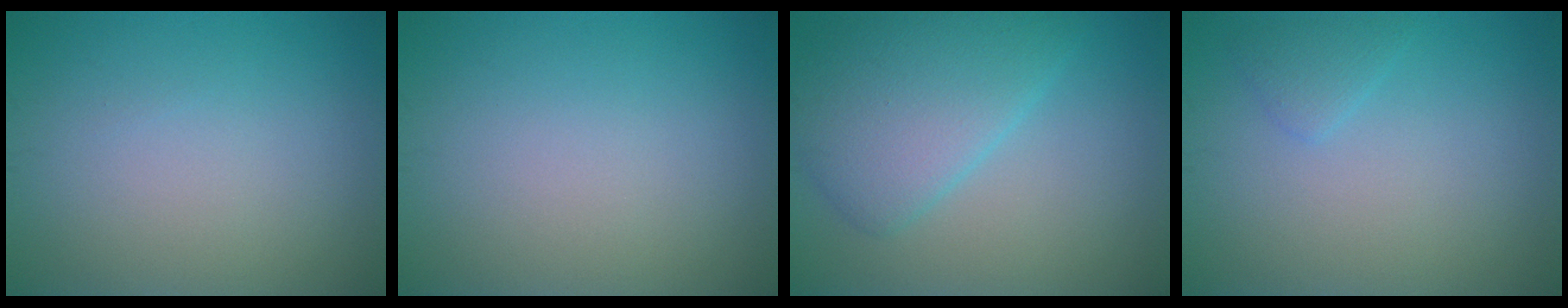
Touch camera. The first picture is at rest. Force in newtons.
{"total": 0.0}
{"total": 5.9, "press": 5.9, "slide": 0.0}
{"total": 1.3, "press": 1.3, "slide": 0.1}